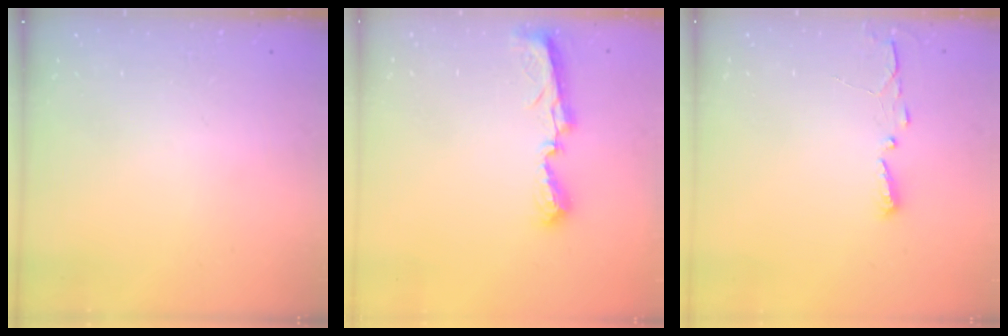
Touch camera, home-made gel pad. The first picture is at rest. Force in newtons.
{"total": 8.9, "press": 8.9, "slide": 0.2}
{"total": 3.1, "press": 3.1, "slide": 0.3}